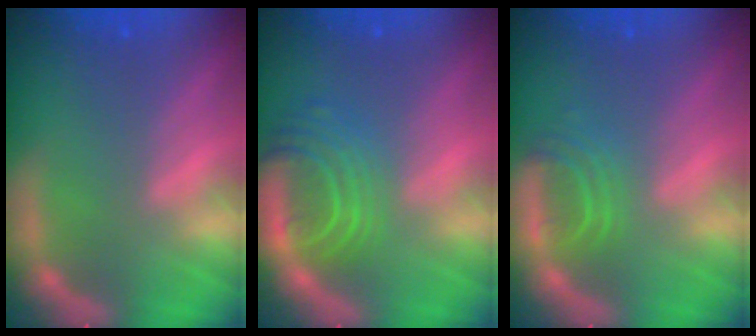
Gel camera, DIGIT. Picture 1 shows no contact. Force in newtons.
{"total": 6.6}
{"total": 2.9}